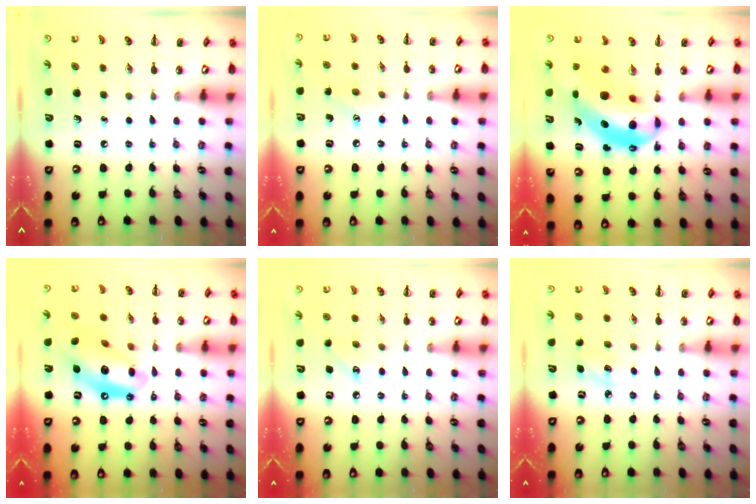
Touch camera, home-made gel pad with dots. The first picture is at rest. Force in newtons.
{"total": 7.4, "press": 7.1, "slide": 1.9}
{"total": 12.5, "press": 12.1, "slide": 3.1}
{"total": 15.5, "press": 14.9, "slide": 3.9}
{"total": 4.7, "press": 4.5, "slide": 1.2}
{"total": 4.2, "press": 4.0, "slide": 1.3}